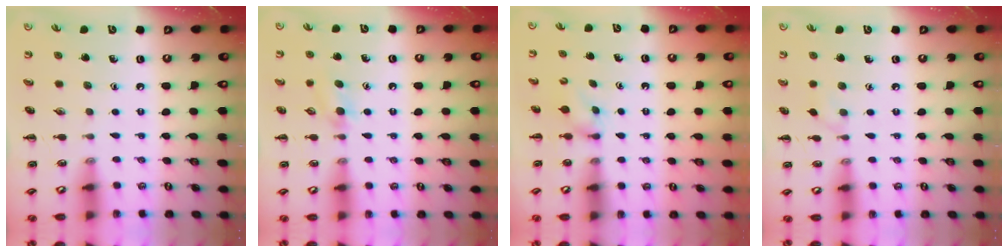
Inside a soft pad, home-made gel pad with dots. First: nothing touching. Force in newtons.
{"total": 6.1, "press": 5.8, "slide": 1.7}
{"total": 2.5, "press": 2.3, "slide": 1.0}
{"total": 3.2, "press": 3.0, "slide": 1.2}